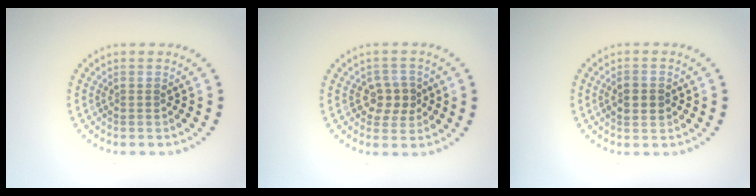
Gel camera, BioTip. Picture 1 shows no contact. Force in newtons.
{"total": 2.7, "press": 2.6, "slide": 0.8}
{"total": 2.7, "press": 2.7, "slide": 0.1}